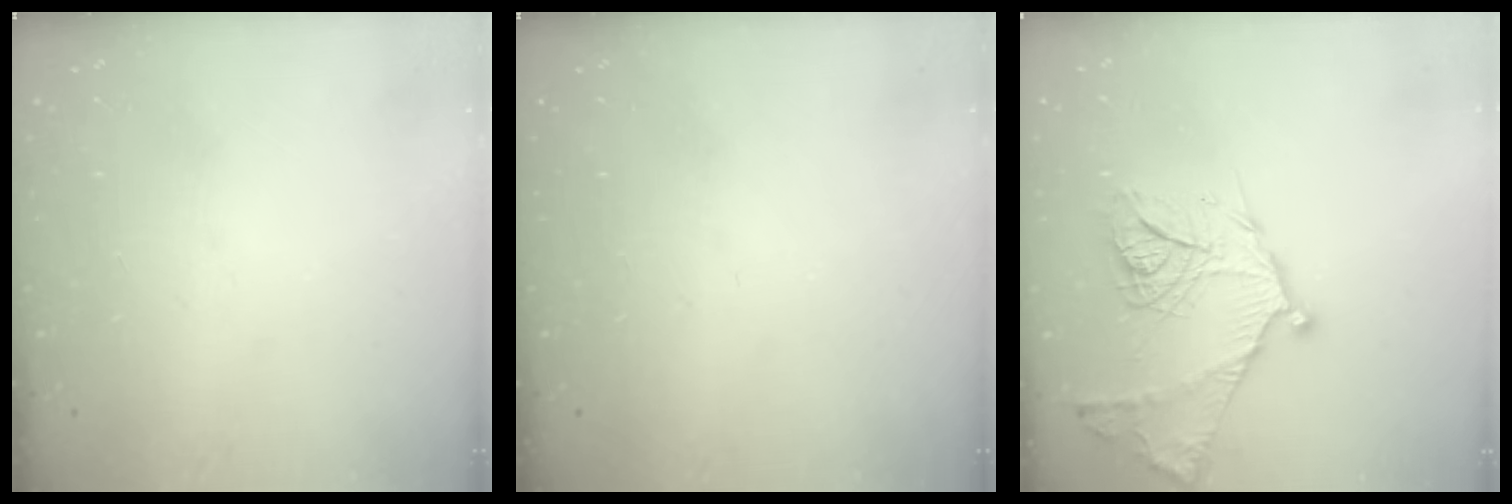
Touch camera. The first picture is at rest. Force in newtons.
{"total": 0.0}
{"total": 18.1, "press": 18.0, "slide": 1.6}